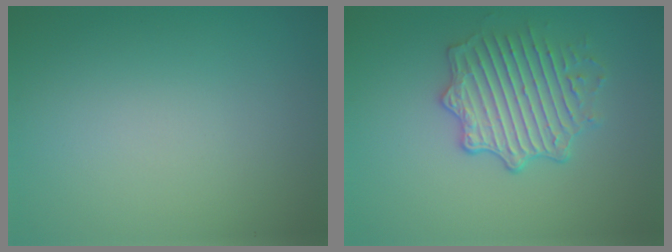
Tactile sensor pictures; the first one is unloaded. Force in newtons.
{"total": 4.0, "press": 3.7, "slide": 1.5}